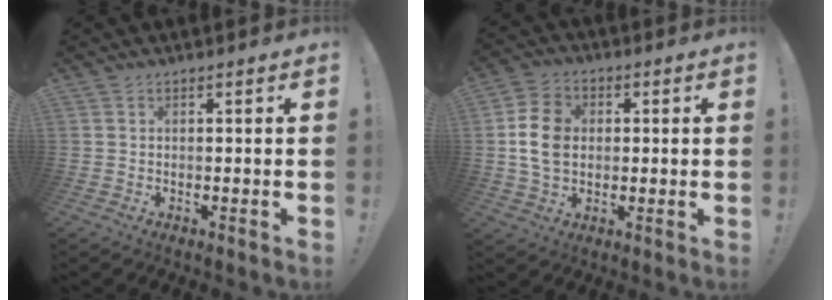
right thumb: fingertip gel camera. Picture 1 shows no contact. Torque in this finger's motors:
{"motor_torque": [-0.14, 0.39, 0.09, 0.12, 0.08]}